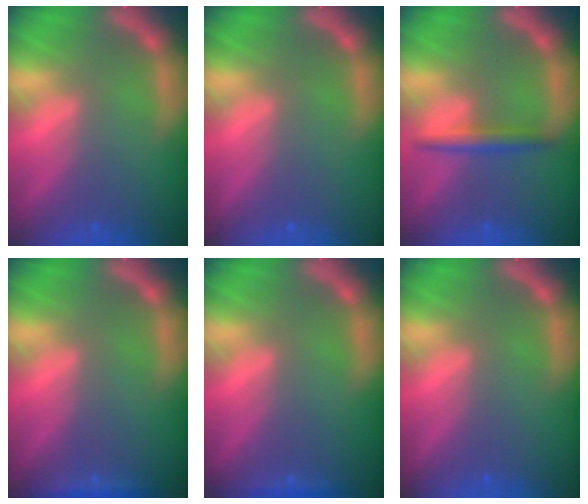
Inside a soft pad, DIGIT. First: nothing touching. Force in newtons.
{"total": 0.0}
{"total": 2.5}
{"total": 1.4}
{"total": 0.9}
{"total": 0.0}